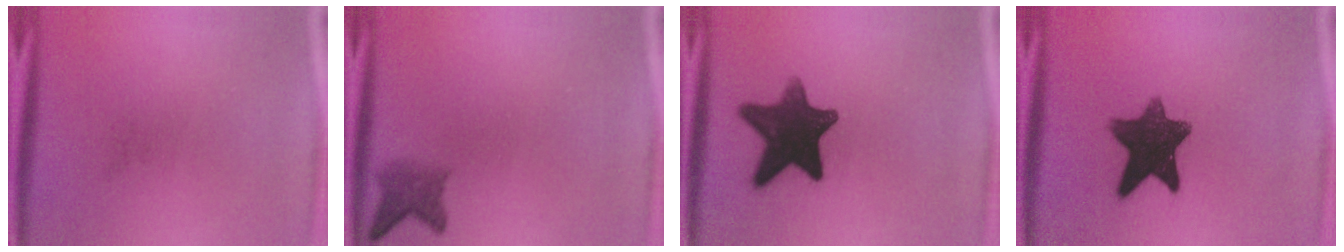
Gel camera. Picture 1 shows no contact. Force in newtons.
{"total": 2.9}
{"total": 13.4}
{"total": 11.2}